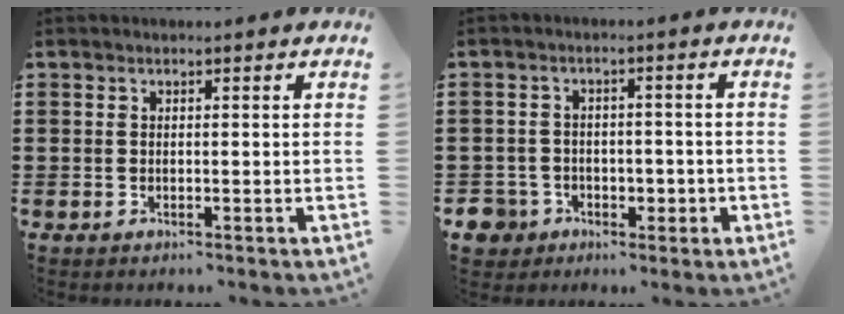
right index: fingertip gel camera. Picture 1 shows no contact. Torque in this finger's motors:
{"motor_torque": [0.11, 0.25, 0.08, 0.00]}